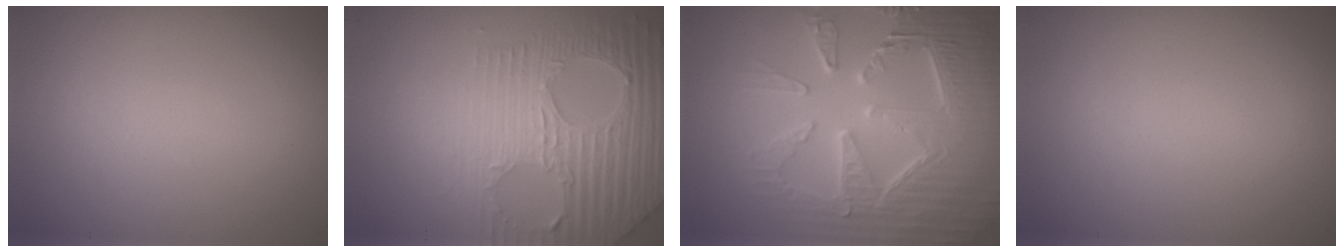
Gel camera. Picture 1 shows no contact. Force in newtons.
{"total": 7.0, "press": 5.2, "slide": 4.6}
{"total": 9.7, "press": 6.7, "slide": 7.1}
{"total": 0.0}